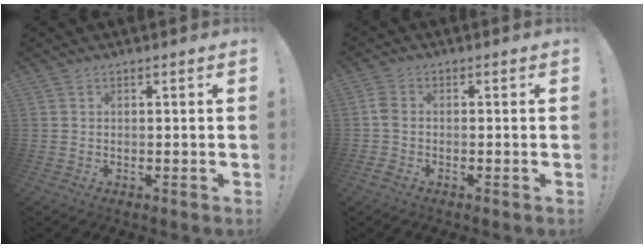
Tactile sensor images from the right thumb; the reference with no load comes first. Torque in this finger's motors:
{"motor_torque": [0.53, 0.26, 0.35, -0.20, -0.03]}